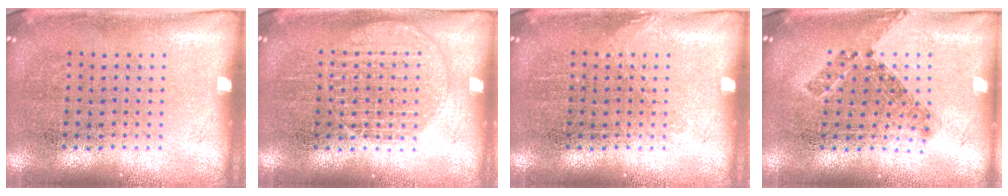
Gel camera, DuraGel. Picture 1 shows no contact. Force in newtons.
{"total": 2.4, "press": 2.4, "slide": 0.3}
{"total": 0.6, "press": 0.6, "slide": 0.1}
{"total": 0.7, "press": 0.6, "slide": 0.3}